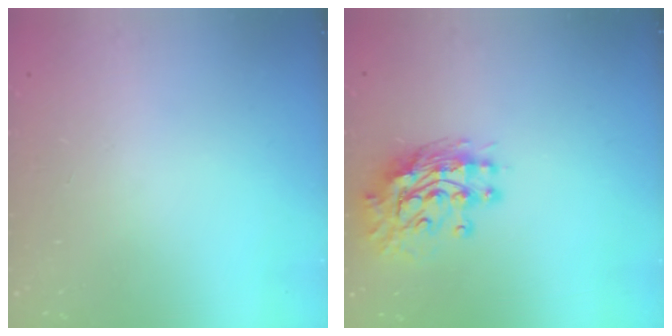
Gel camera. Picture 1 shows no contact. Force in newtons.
{"total": 12.5, "press": 12.4, "slide": 1.0}